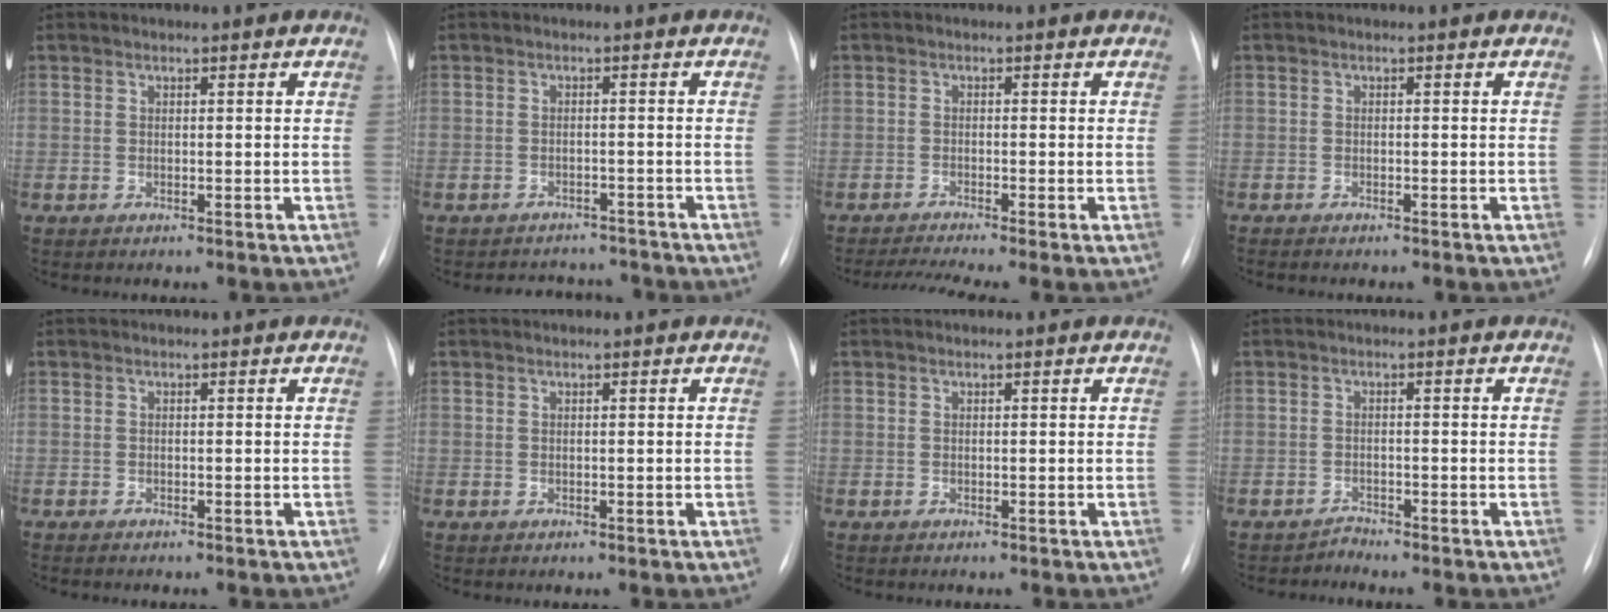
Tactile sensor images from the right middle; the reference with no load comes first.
{"total": 6.0, "force": [-5.7, 2.1, -0.1], "torque": [0.005, 0.015, -0.067]}
{"total": 4.7, "force": [-3.7, -0.7, 2.8], "torque": [-0.052, -0.009, -0.063]}
{"total": 1.8, "force": [-1.5, 0.4, 0.9], "torque": [-0.015, -0.004, -0.016]}
{"total": 1.1, "force": [-0.9, 0.3, 0.6], "torque": [-0.010, -0.002, -0.010]}
{"total": 0.0}
{"total": 0.0}
{"total": 1.3, "force": [-1.2, 0.0, -0.6], "torque": [0.019, -0.006, -0.019]}